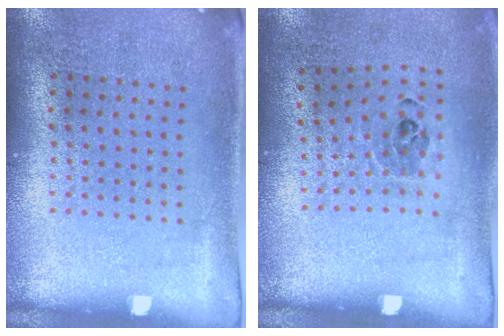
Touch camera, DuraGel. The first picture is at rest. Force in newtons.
{"total": 0.9, "press": 0.8, "slide": 0.6}